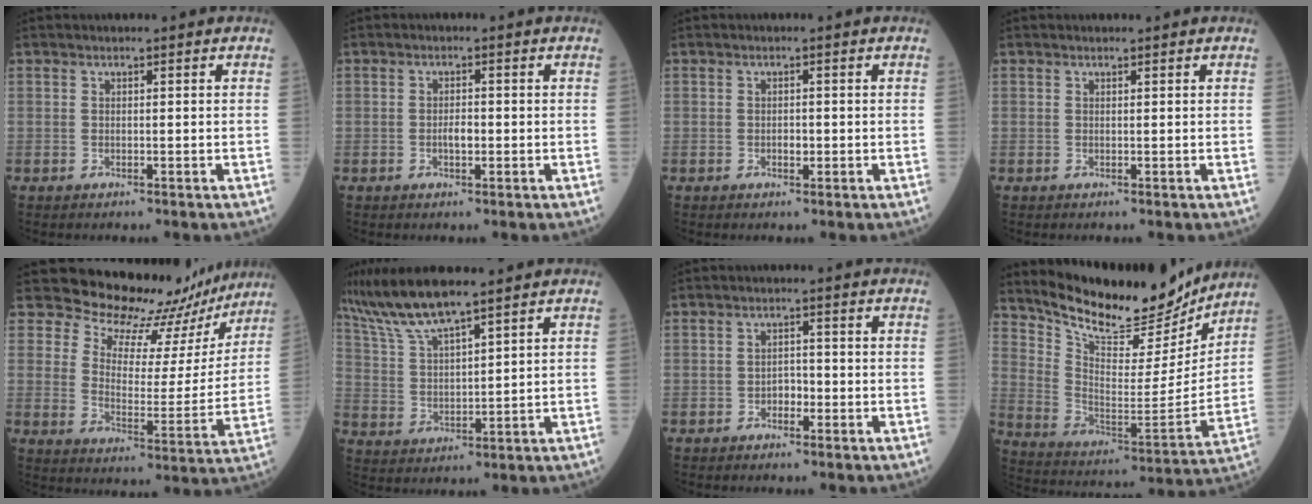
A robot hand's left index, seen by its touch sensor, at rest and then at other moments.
{"total": 1.9, "force": [-0.6, 0.8, 1.6], "torque": [-0.027, 0.001, -0.011]}
{"total": 1.2, "force": [-0.5, 0.7, 0.9], "torque": [-0.016, -0.001, -0.008]}
{"total": 0.0}
{"total": 17.3, "force": [15.8, 5.9, 3.8], "torque": [-0.039, -0.042, 0.190]}
{"total": 8.8, "force": [7.5, 0.2, 4.6], "torque": [-0.105, 0.011, 0.151]}
{"total": 1.9, "force": [-1.1, 1.2, 1.1], "torque": [-0.011, 0.005, -0.022]}
{"total": 19.1, "force": [17.5, 4.6, 6.0], "torque": [-0.114, -0.038, 0.273]}